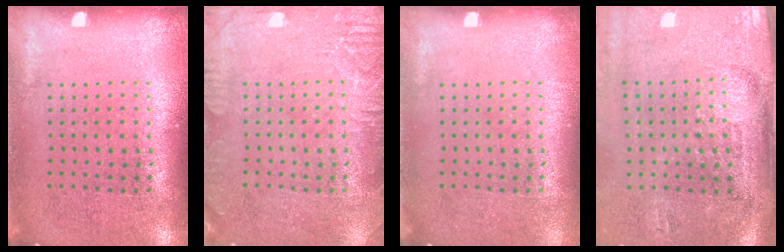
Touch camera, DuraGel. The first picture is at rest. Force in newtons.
{"total": 2.8, "press": 2.7, "slide": 0.4}
{"total": 0.0}
{"total": 4.7, "press": 3.8, "slide": 2.7}